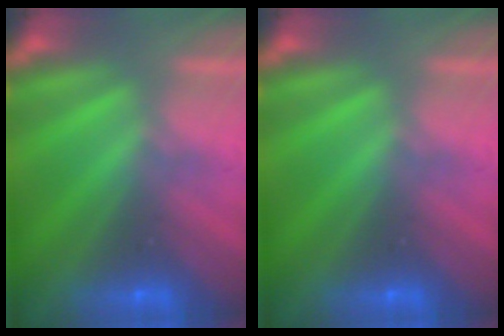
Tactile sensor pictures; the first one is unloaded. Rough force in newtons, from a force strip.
{"total": 0.0}